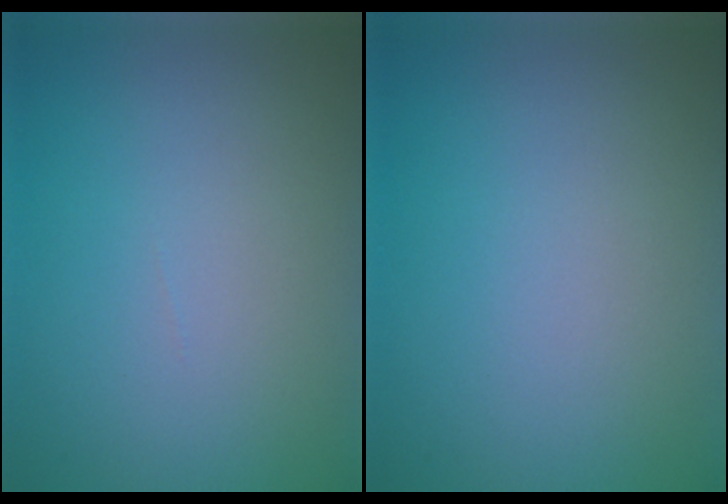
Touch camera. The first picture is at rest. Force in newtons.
{"total": 0.0}